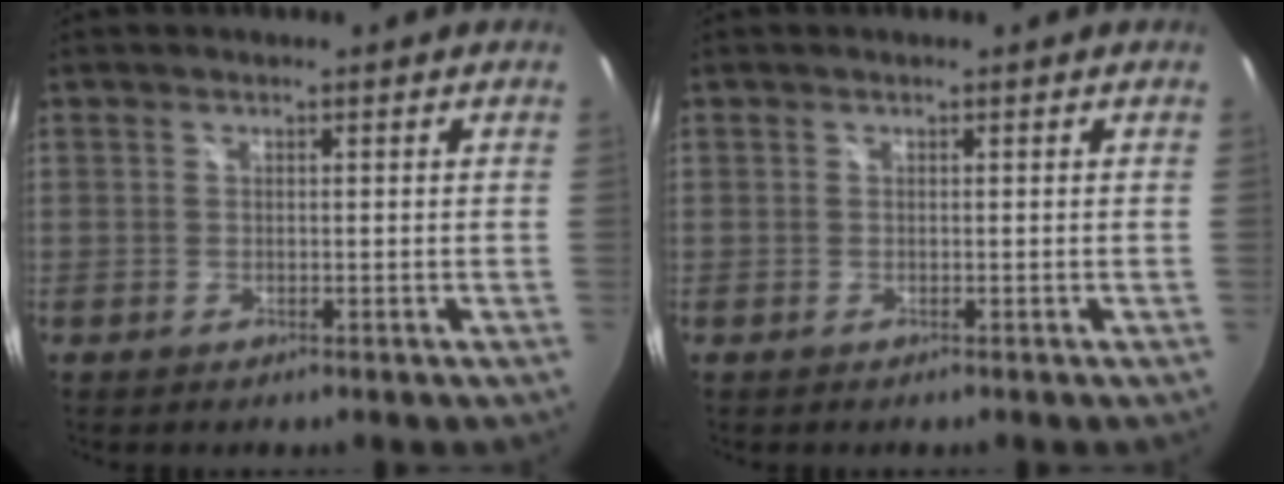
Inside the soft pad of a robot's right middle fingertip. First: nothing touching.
{"total": 0.0}